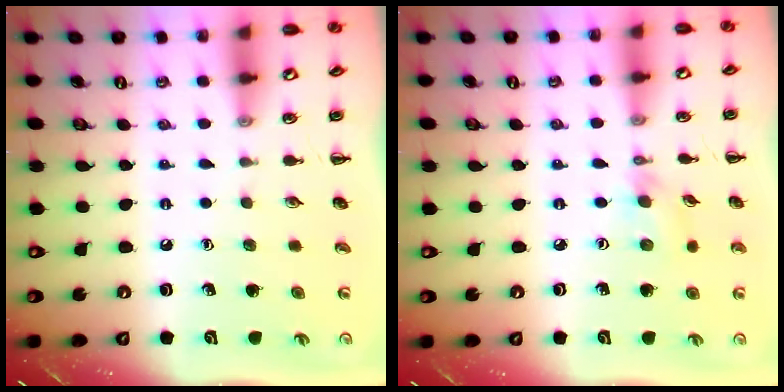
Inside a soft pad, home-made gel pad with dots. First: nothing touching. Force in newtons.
{"total": 3.7, "press": 3.5, "slide": 1.3}